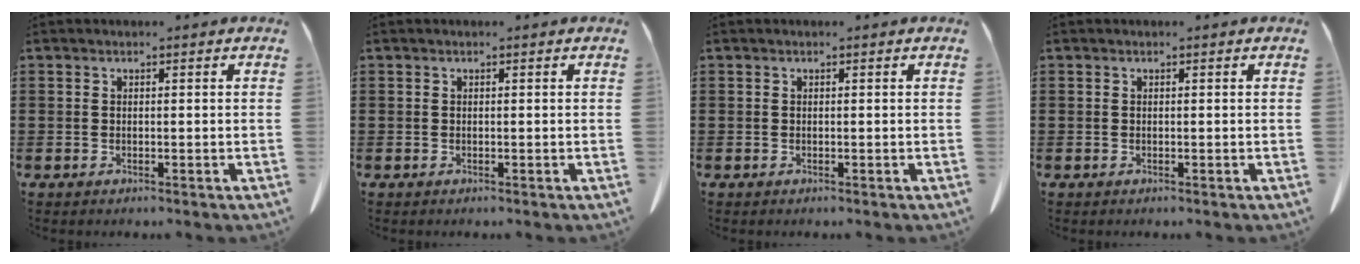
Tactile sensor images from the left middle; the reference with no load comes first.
{"total": 0.0}
{"total": 0.0}
{"total": 0.0}